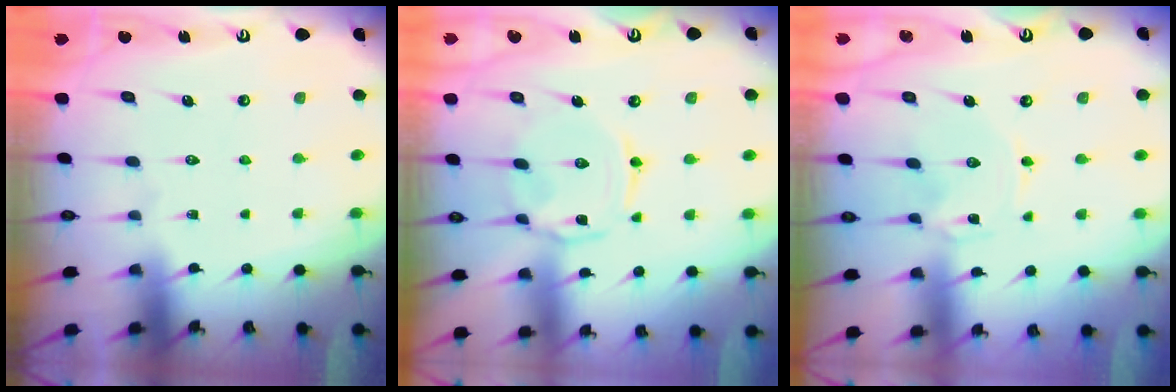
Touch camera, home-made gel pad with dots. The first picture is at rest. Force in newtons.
{"total": 2.9, "press": 2.8, "slide": 0.4}
{"total": 0.0}